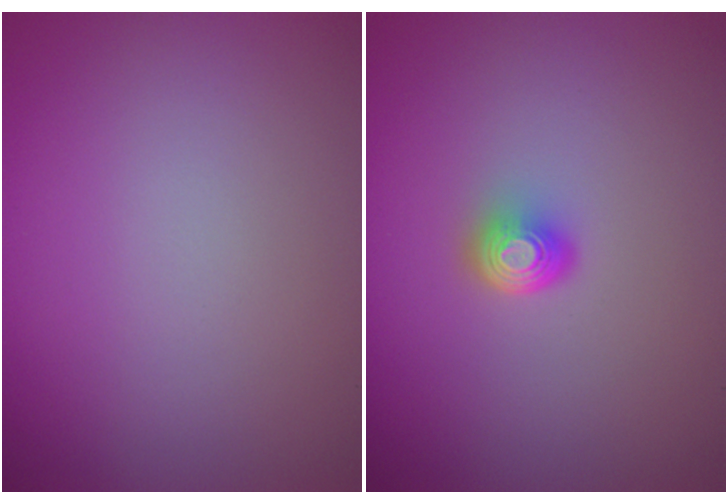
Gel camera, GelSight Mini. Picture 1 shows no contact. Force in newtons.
{"total": 2.1, "press": 1.4, "slide": 1.6}